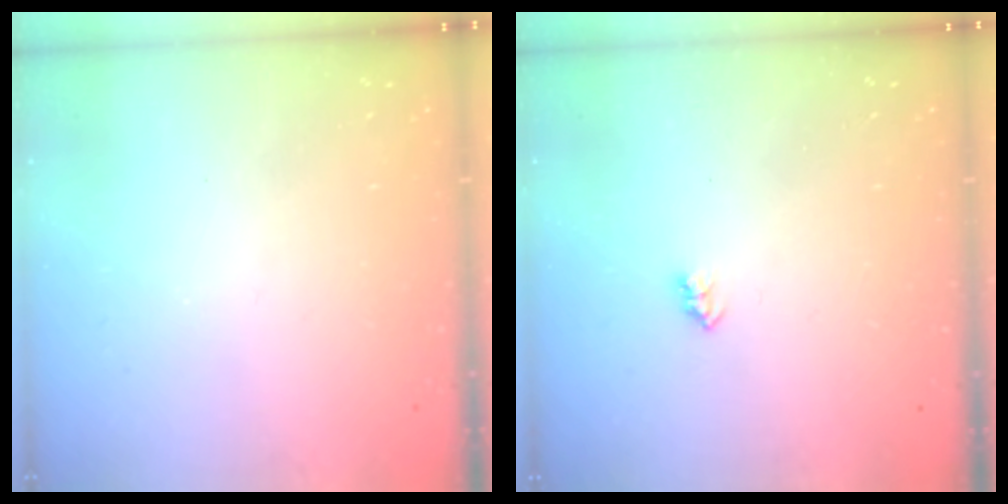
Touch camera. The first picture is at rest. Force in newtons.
{"total": 2.1, "press": 2.1, "slide": 0.4}